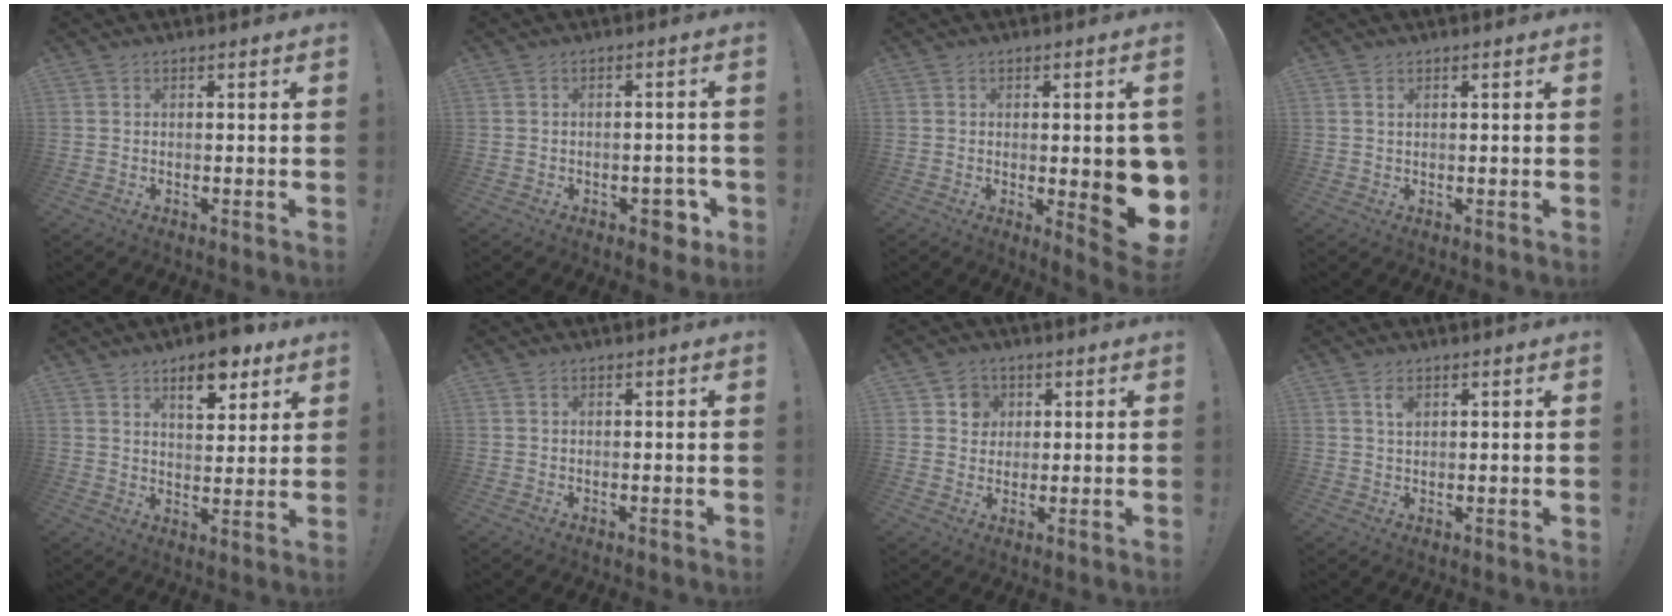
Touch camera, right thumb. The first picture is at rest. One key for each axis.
{"total": 5.6, "fx": -2.6, "fy": 3.4, "fz": 3.6, "tx": -0.032, "ty": 0.017, "tz": -0.040}
{"total": 11.4, "fx": -1.0, "fy": 3.1, "fz": 10.9, "tx": -0.122, "ty": -0.012, "tz": -0.005}
{"total": 0.9, "fx": 0.6, "fy": 0.4, "fz": 0.4, "tx": 0.000, "ty": -0.003, "tz": 0.011}
{"total": 9.9, "fx": 6.2, "fy": 4.4, "fz": 6.4, "tx": -0.075, "ty": -0.033, "tz": 0.104}
{"total": 0.0}
{"total": 5.4, "fx": 1.7, "fy": 5.0, "fz": 1.2, "tx": -0.007, "ty": -0.008, "tz": 0.031}
{"total": 2.7, "fx": 1.5, "fy": 1.3, "fz": 1.8, "tx": -0.027, "ty": -0.004, "tz": 0.024}